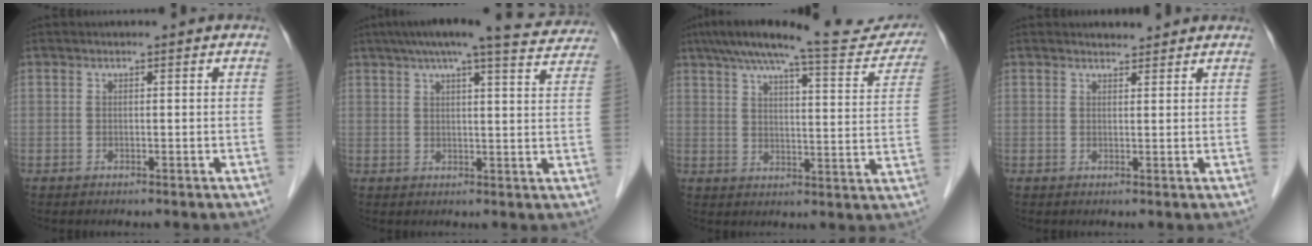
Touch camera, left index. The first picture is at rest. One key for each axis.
{"total": 19.0, "fx": 16.5, "fy": 2.3, "fz": 9.1, "tx": -0.132, "ty": 0.029, "tz": 0.203}
{"total": 20.3, "fx": 17.9, "fy": 3.0, "fz": 9.0, "tx": -0.132, "ty": -0.001, "tz": 0.227}
{"total": 2.5, "fx": 2.4, "fy": 0.8, "fz": 0.5, "tx": -0.012, "ty": 0.012, "tz": 0.033}